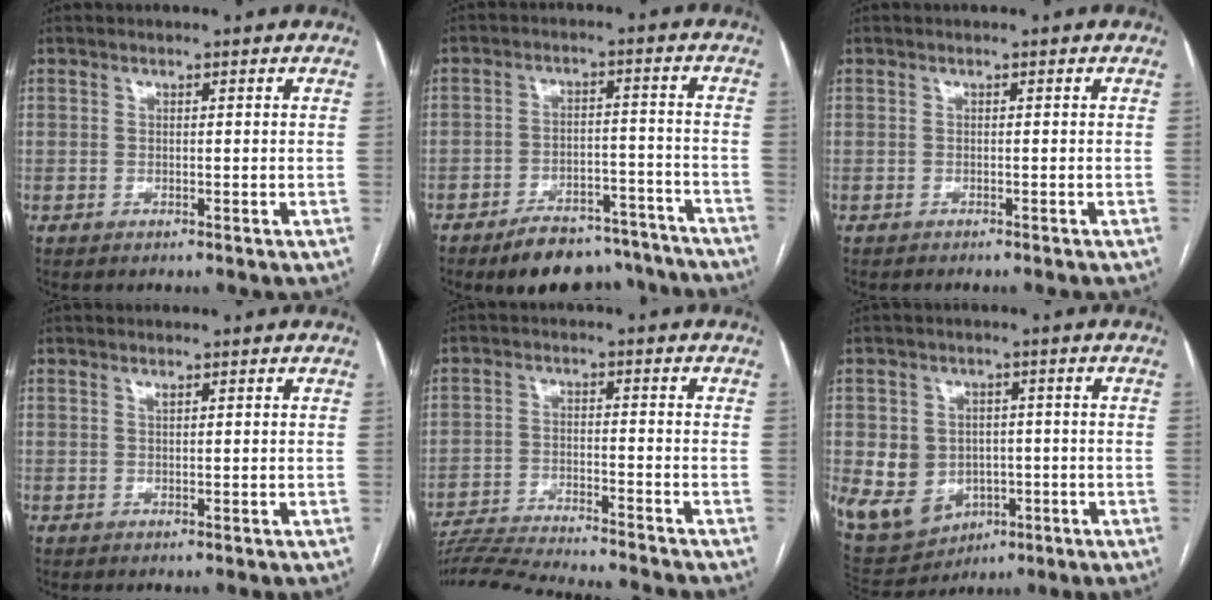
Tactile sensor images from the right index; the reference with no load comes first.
{"total": 14.9, "force": [-13.0, 5.4, 4.9], "torque": [-0.049, 0.029, -0.171]}
{"total": 1.9, "force": [-1.7, 0.0, 0.7], "torque": [-0.011, 0.000, -0.021]}
{"total": 0.6, "force": [0.4, 0.2, 0.4], "torque": [-0.012, -0.001, 0.008]}
{"total": 16.7, "force": [-15.7, -0.1, 5.8], "torque": [-0.104, -0.023, -0.240]}
{"total": 10.5, "force": [-1.8, 9.1, 4.8], "torque": [-0.099, 0.017, -0.005]}